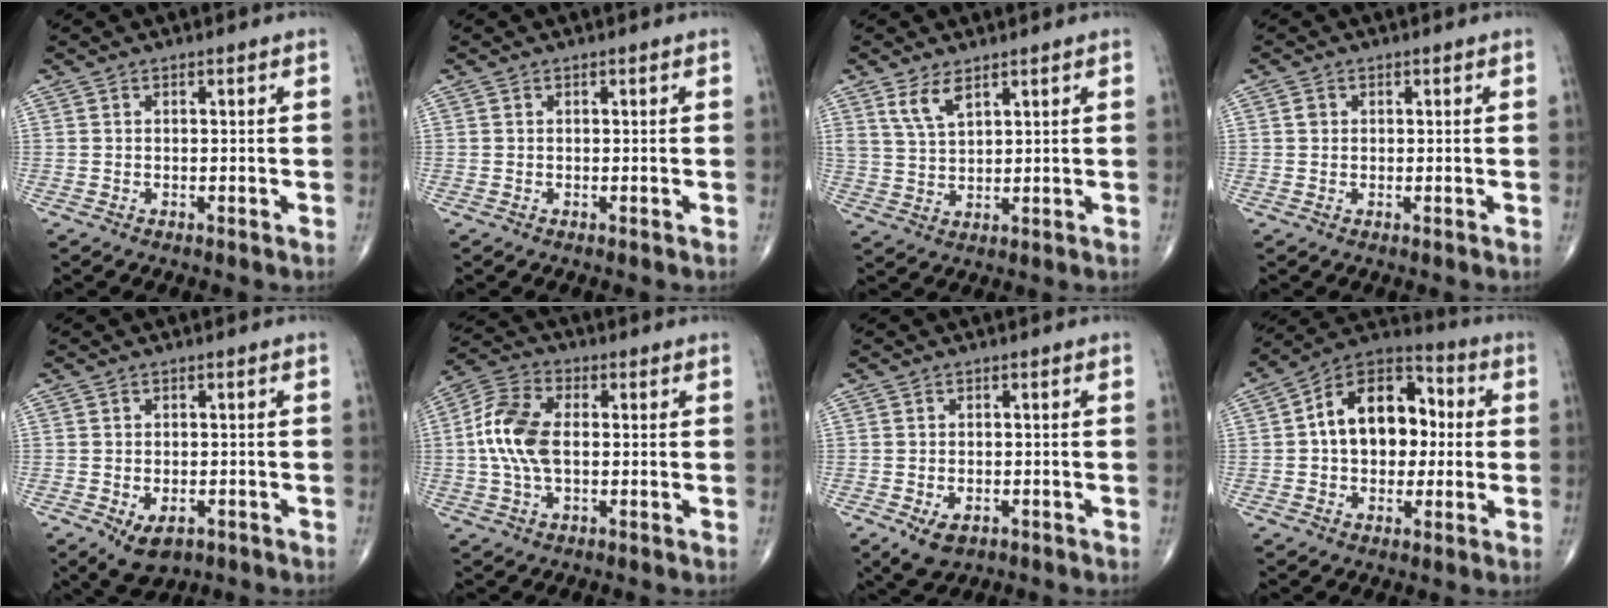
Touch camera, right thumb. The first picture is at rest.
{"total": 0.0}
{"total": 4.9, "force": [3.1, 2.0, 3.3], "torque": [-0.063, -0.017, 0.068]}
{"total": 1.1, "force": [0.2, 0.9, 0.4], "torque": [-0.005, 0.001, 0.002]}
{"total": 5.9, "force": [-2.6, 3.5, 3.9], "torque": [-0.054, 0.004, -0.032]}
{"total": 10.9, "force": [0.0, 6.1, 9.0], "torque": [-0.198, 0.018, -0.004]}
{"total": 4.7, "force": [-2.1, 2.9, 3.1], "torque": [-0.051, 0.002, -0.027]}
{"total": 16.2, "force": [1.2, 10.9, 11.9], "torque": [-0.143, 0.033, 0.008]}